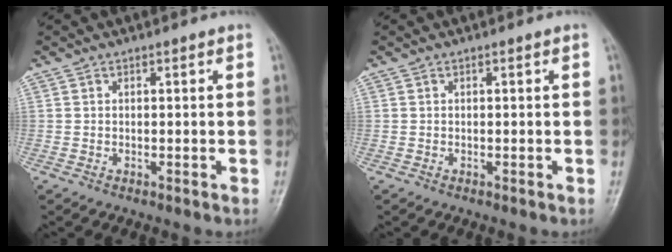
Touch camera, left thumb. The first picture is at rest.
{"total": 0.0}